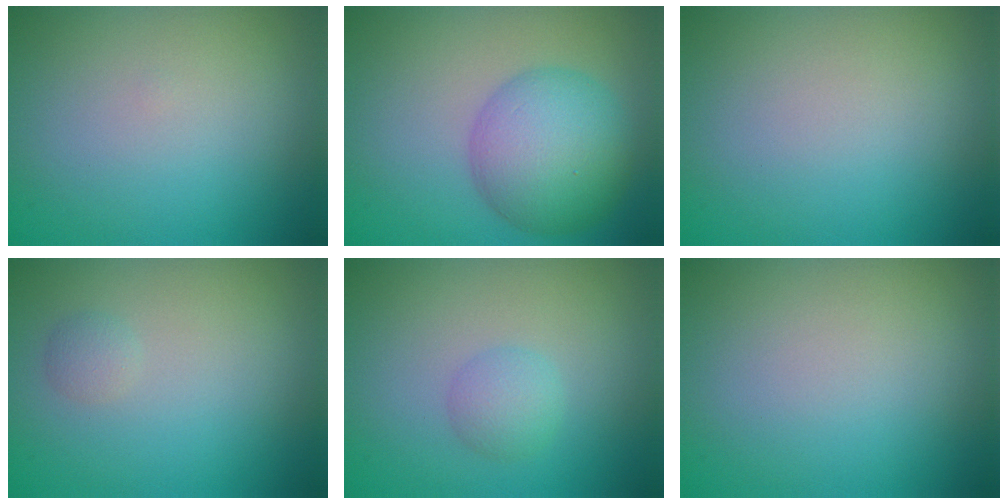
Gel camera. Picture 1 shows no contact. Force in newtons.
{"total": 7.8, "press": 7.8, "slide": 0.4}
{"total": 0.0}
{"total": 0.9, "press": 0.9, "slide": 0.0}
{"total": 1.9, "press": 1.9, "slide": 0.1}
{"total": 0.0}